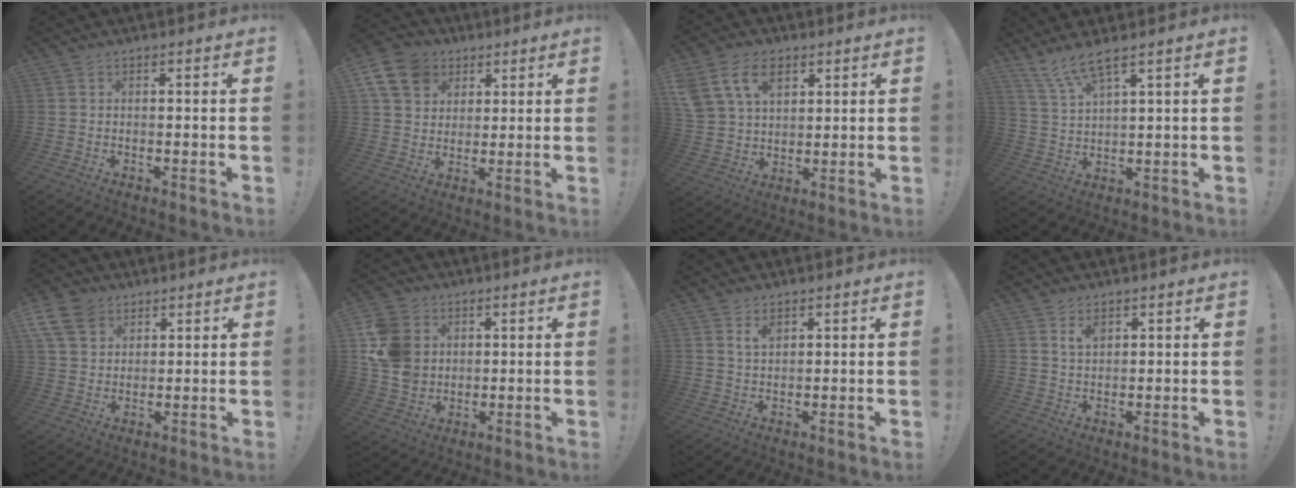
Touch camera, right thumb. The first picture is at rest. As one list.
[{"total": 13.2, "force": [5.7, 10.4, 5.8], "torque": [-0.085, -0.027, 0.116]}, {"total": 14.3, "force": [6.7, 9.8, 8.0], "torque": [-0.139, -0.022, 0.130]}, {"total": 7.0, "force": [5.5, 0.7, 4.2], "torque": [-0.096, -0.023, 0.101]}, {"total": 10.2, "force": [5.6, 7.2, 4.6], "torque": [-0.084, -0.028, 0.111]}, {"total": 14.2, "force": [3.2, 12.1, 6.7], "torque": [-0.131, -0.009, 0.065]}, {"total": 3.5, "force": [2.1, 1.9, 2.1], "torque": [-0.031, -0.008, 0.036]}, {"total": 3.4, "force": [2.0, 1.8, 2.1], "torque": [-0.031, -0.008, 0.035]}]